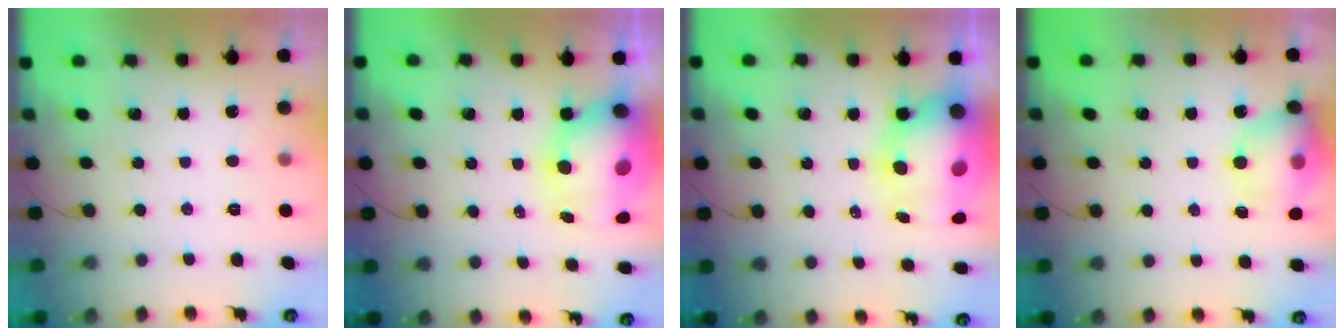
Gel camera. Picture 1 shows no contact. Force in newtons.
{"total": 13.0, "press": 12.7, "slide": 3.0}
{"total": 12.3, "press": 12.0, "slide": 2.7}
{"total": 15.0, "press": 14.8, "slide": 2.6}